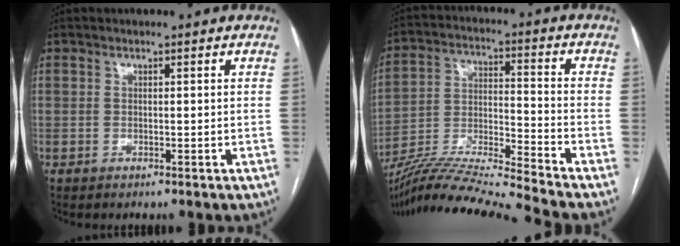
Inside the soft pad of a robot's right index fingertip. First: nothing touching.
{"total": 16.8, "force": [-15.2, -2.9, 6.4], "torque": [-0.120, 0.002, -0.275]}